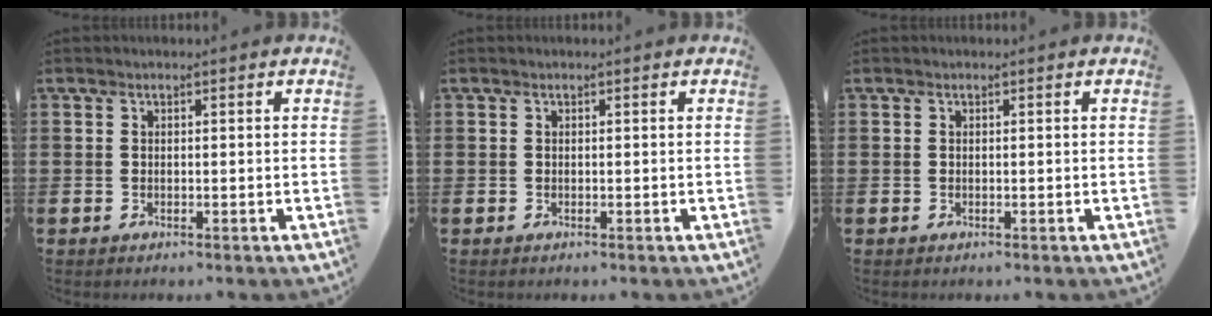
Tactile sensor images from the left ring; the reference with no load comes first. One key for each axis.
{"total": 0.0}
{"total": 0.0}